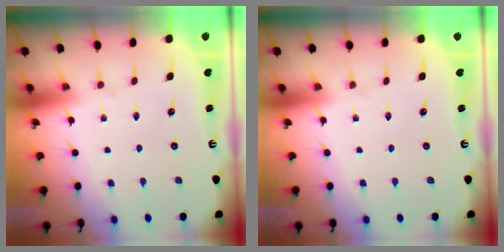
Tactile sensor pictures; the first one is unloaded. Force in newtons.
{"total": 0.0}